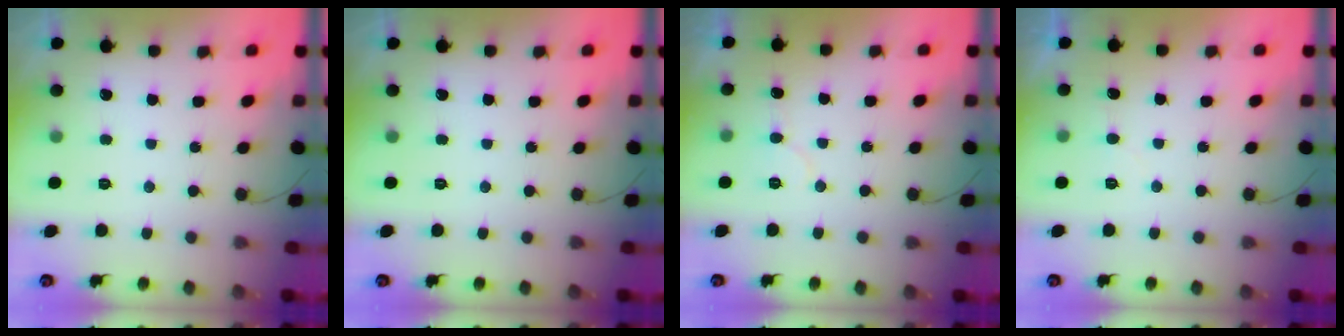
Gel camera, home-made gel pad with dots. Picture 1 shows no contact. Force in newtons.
{"total": 0.0}
{"total": 6.1, "press": 6.1, "slide": 0.5}
{"total": 3.1, "press": 3.1, "slide": 0.2}